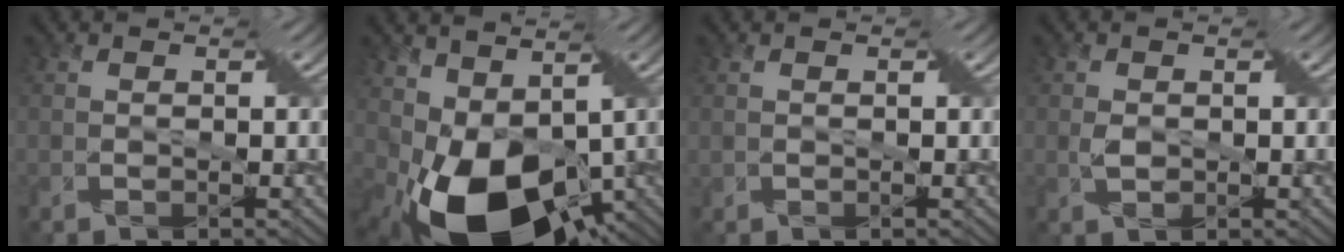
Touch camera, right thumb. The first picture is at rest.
{"total": 13.7, "force": [-1.8, 9.2, 10.1], "torque": [-0.191, -0.041, -0.020]}
{"total": 0.6, "force": [0.1, 0.5, 0.0], "torque": [-0.005, -0.003, 0.003]}
{"total": 1.6, "force": [0.1, 1.0, 1.3], "torque": [-0.030, -0.004, -0.001]}